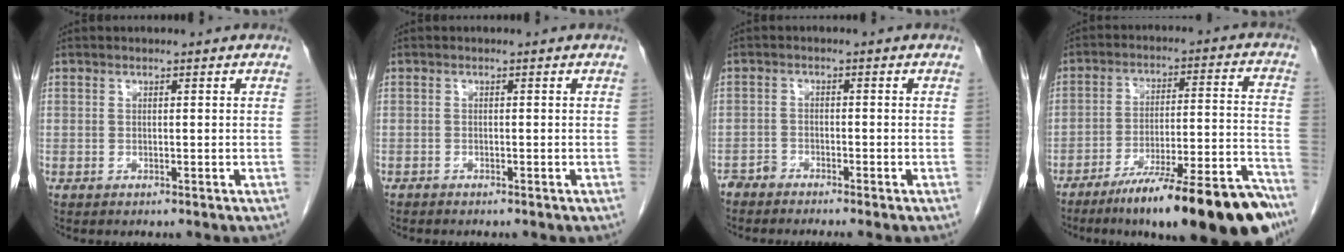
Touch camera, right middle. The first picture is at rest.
{"total": 0.7, "force": [-0.7, 0.2, 0.1], "torque": [-0.009, 0.000, -0.015]}
{"total": 2.2, "force": [-2.2, -0.1, 0.3], "torque": [-0.002, -0.004, -0.042]}
{"total": 21.6, "force": [-16.2, 1.8, 14.2], "torque": [-0.139, 0.017, -0.248]}